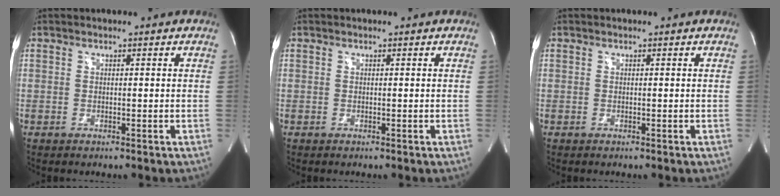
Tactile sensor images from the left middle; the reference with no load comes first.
{"total": 0.0}
{"total": 0.0}